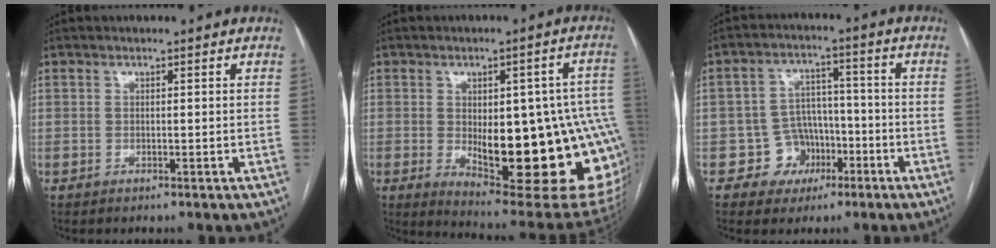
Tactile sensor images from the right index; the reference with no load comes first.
{"total": 22.8, "force": [-3.4, 6.8, 21.5], "torque": [-0.216, 0.007, -0.019]}
{"total": 6.7, "force": [-2.8, 6.0, 0.9], "torque": [0.001, 0.018, -0.039]}